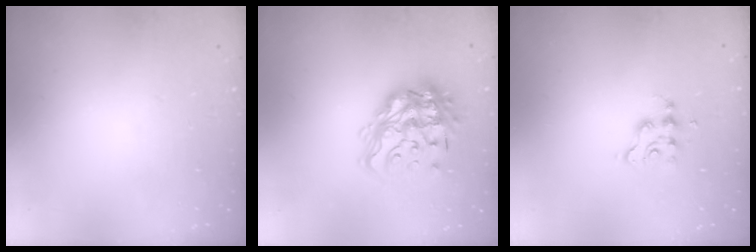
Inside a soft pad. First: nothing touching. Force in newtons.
{"total": 17.9, "press": 17.8, "slide": 2.0}
{"total": 2.7, "press": 2.7, "slide": 0.4}